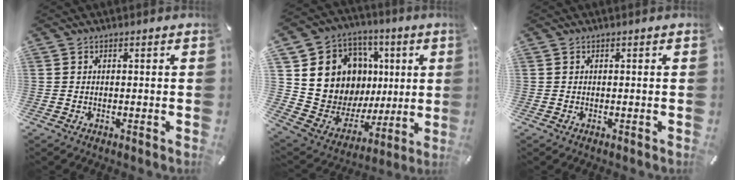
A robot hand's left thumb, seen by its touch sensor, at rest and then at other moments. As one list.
[{"total": 15.7, "force": [4.7, 13.9, 5.7], "torque": [-0.095, -0.046, 0.116]}, {"total": 0.0}]